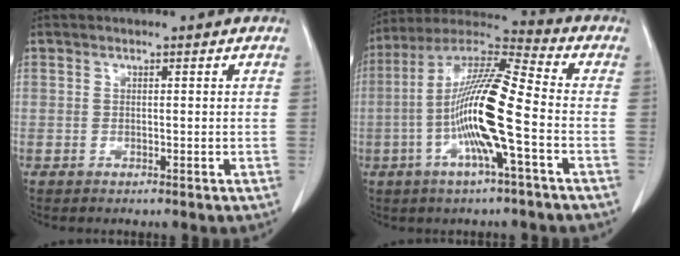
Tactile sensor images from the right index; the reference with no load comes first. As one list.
[{"total": 15.3, "force": [-3.3, 0.6, 14.9], "torque": [-0.292, 0.005, -0.071]}]